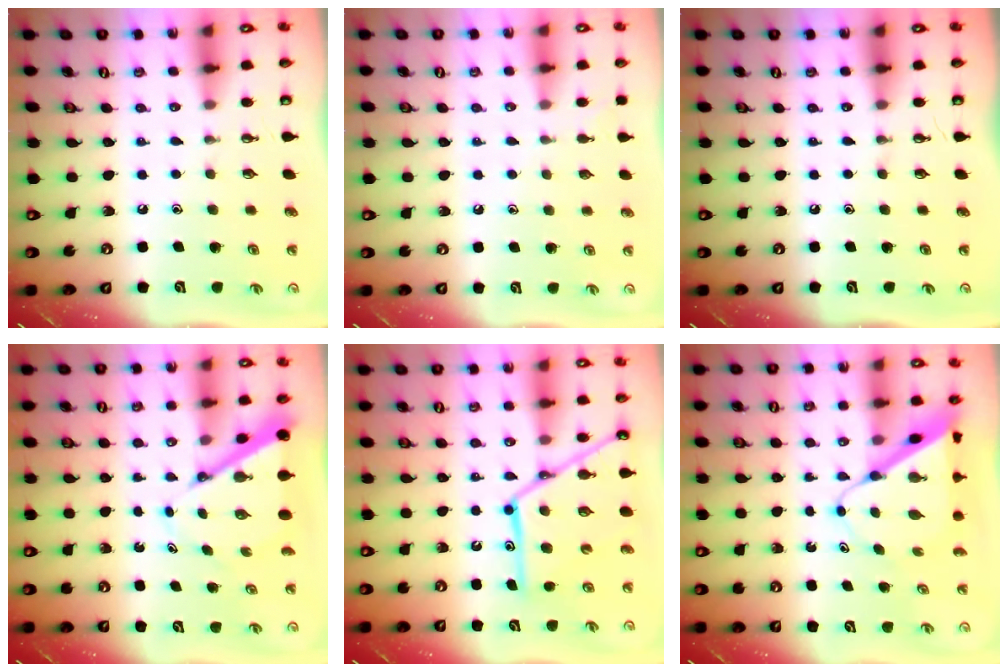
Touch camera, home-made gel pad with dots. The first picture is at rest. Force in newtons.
{"total": 2.6, "press": 2.6, "slide": 0.3}
{"total": 0.0}
{"total": 6.9, "press": 6.9, "slide": 0.5}
{"total": 18.8, "press": 18.7, "slide": 1.8}
{"total": 9.0, "press": 8.9, "slide": 0.5}